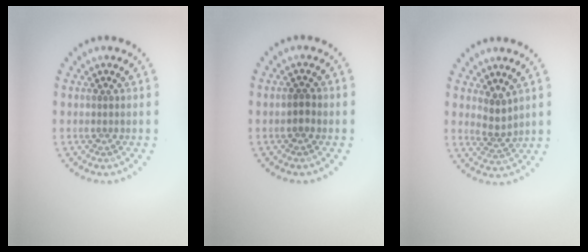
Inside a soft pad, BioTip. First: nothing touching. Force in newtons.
{"total": 1.2, "press": 1.2, "slide": 0.1}
{"total": 2.1, "press": 1.5, "slide": 1.4}